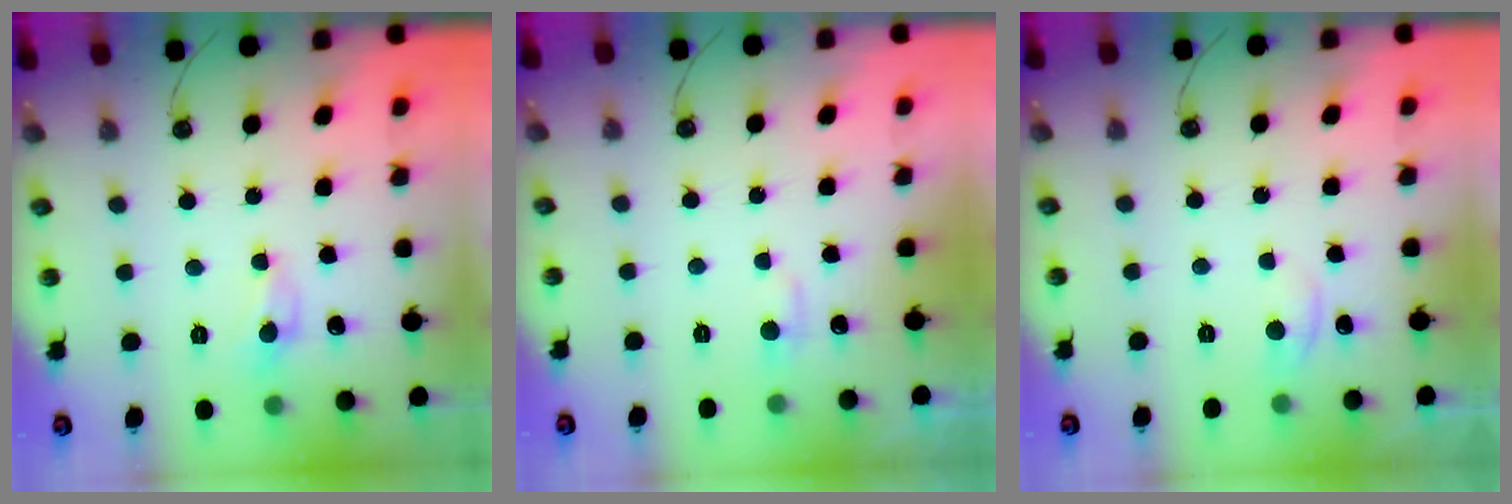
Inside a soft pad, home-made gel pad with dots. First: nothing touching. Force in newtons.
{"total": 1.4, "press": 1.2, "slide": 0.8}
{"total": 0.6, "press": 0.3, "slide": 0.5}